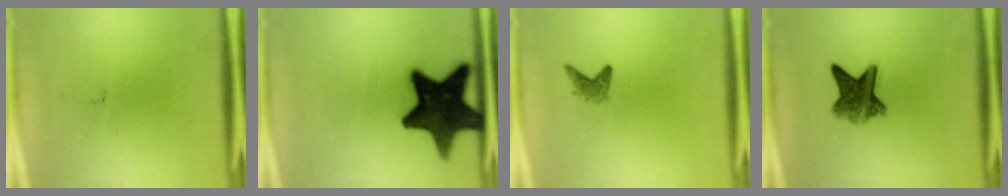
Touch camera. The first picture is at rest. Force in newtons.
{"total": 16.2}
{"total": 1.4}
{"total": 7.0}